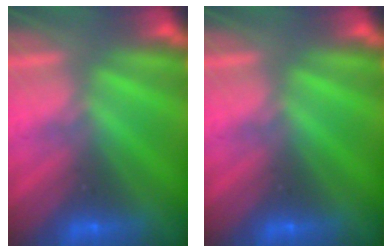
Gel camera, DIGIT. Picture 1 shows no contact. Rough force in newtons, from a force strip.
{"total": 0.0}